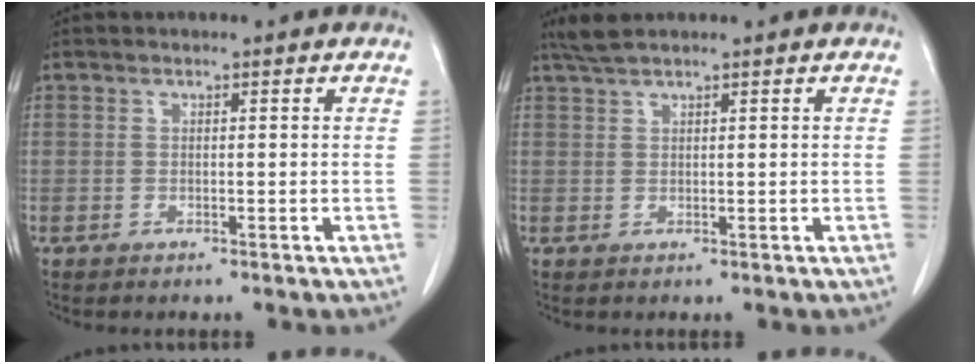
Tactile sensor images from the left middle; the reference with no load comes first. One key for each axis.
{"total": 2.3, "fx": 2.1, "fy": -0.1, "fz": 1.0, "tx": -0.026, "ty": 0.011, "tz": 0.044}